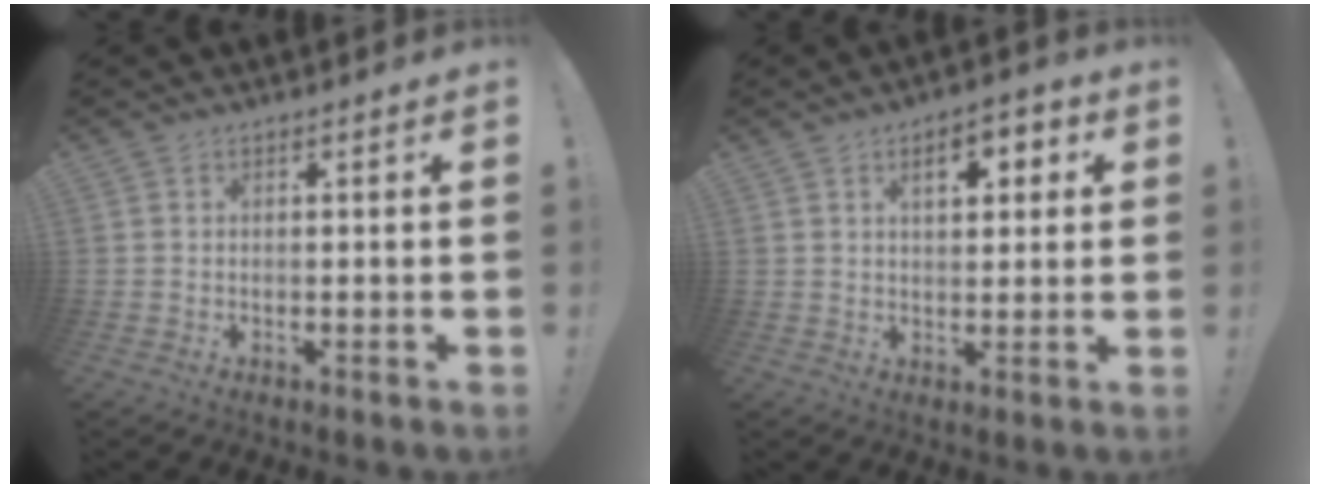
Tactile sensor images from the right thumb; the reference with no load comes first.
{"total": 7.1, "force": [2.4, 3.8, 5.6], "torque": [-0.067, -0.004, 0.031]}